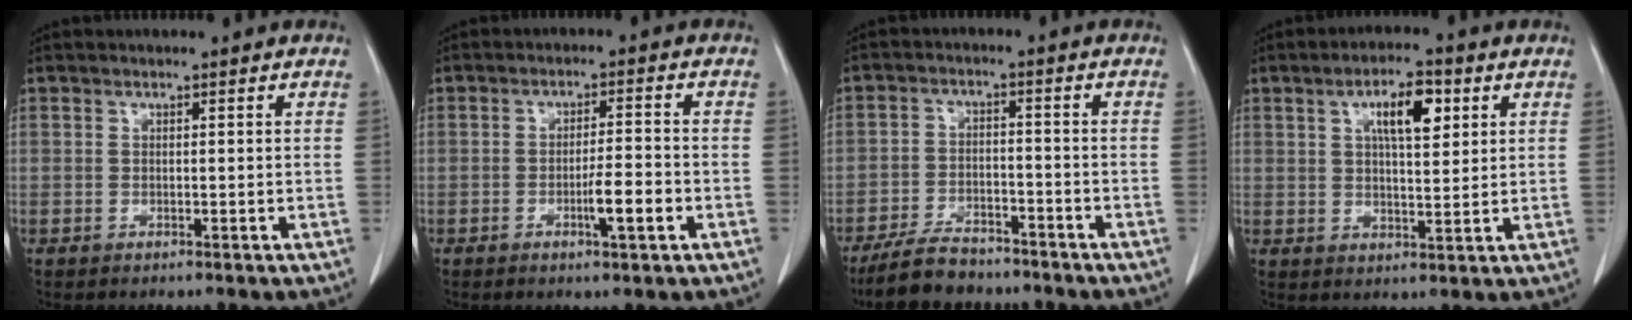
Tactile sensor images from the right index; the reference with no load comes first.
{"total": 5.5, "force": [-2.0, 0.7, 5.1], "torque": [-0.084, -0.002, -0.030]}
{"total": 9.2, "force": [-7.7, 3.3, 3.7], "torque": [-0.070, -0.014, -0.133]}
{"total": 8.0, "force": [3.1, 2.7, 6.9], "torque": [-0.120, 0.010, 0.054]}